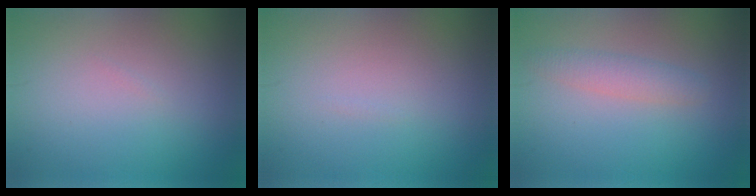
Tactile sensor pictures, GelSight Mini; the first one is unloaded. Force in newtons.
{"total": 0.0}
{"total": 2.1, "press": 2.1, "slide": 0.1}